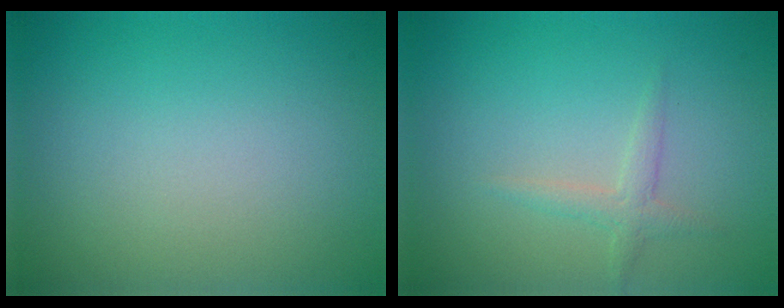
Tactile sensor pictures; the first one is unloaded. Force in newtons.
{"total": 1.5, "press": 1.5, "slide": 0.0}